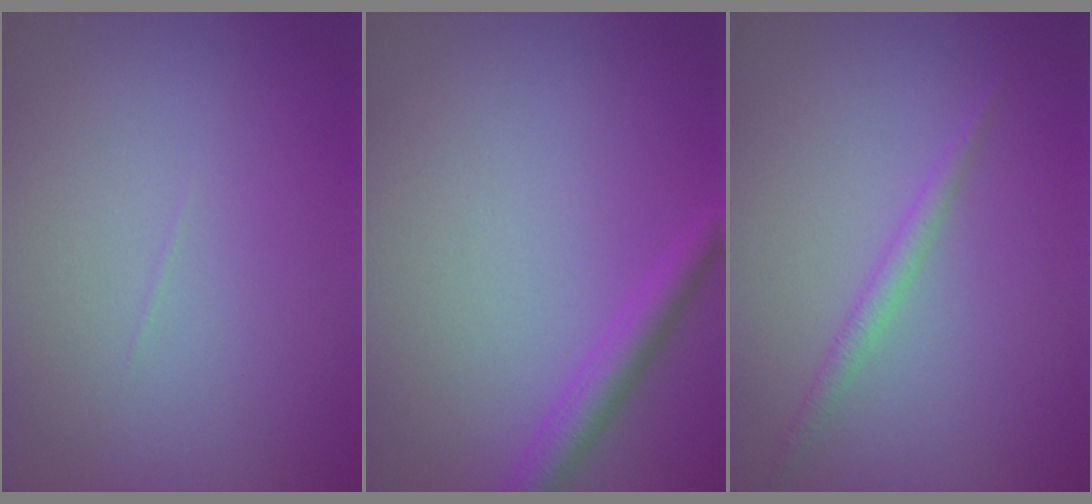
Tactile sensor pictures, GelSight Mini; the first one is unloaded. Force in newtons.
{"total": 2.4, "press": 2.4, "slide": 0.2}
{"total": 1.4, "press": 1.4, "slide": 0.1}